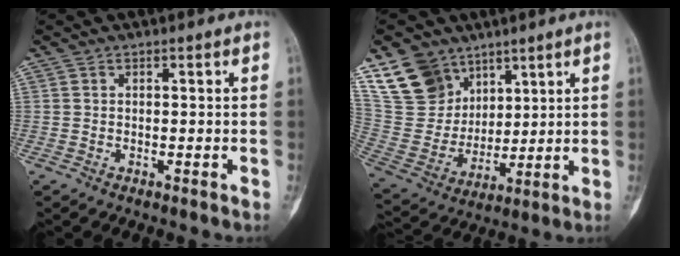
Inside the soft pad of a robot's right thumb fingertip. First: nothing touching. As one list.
[{"total": 14.3, "force": [9.2, 10.0, 4.5], "torque": [-0.060, -0.043, 0.199]}]